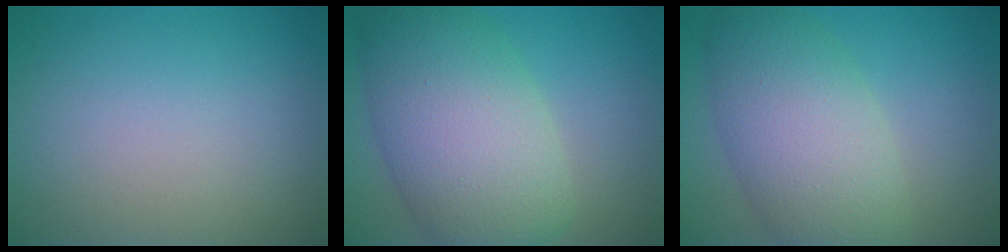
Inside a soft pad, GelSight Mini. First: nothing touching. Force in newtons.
{"total": 10.4, "press": 10.4, "slide": 0.6}
{"total": 8.1, "press": 8.1, "slide": 0.3}